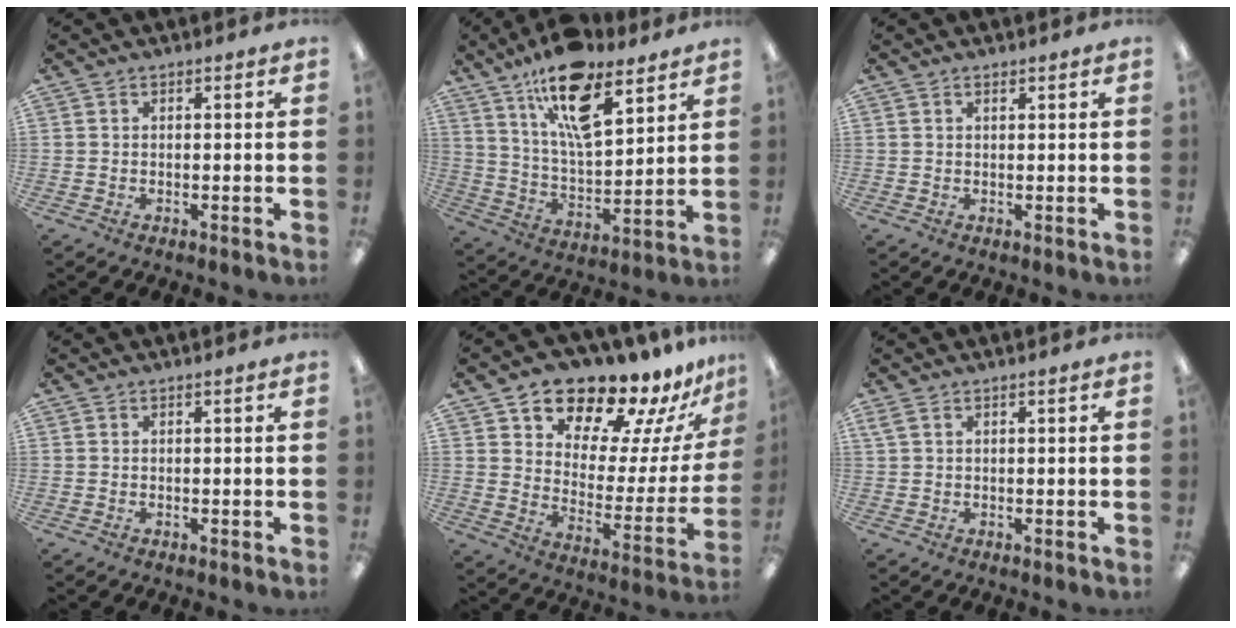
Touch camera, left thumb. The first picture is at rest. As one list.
[{"total": 17.9, "force": [11.8, 7.2, 11.3], "torque": [-0.196, -0.053, 0.201]}, {"total": 0.6, "force": [0.6, 0.2, 0.1], "torque": [-0.003, 0.000, 0.010]}, {"total": 0.0}, {"total": 15.8, "force": [14.5, 5.0, 4.0], "torque": [-0.069, -0.131, 0.247]}, {"total": 1.5, "force": [0.5, 0.5, 1.3], "torque": [-0.027, 0.001, 0.010]}]